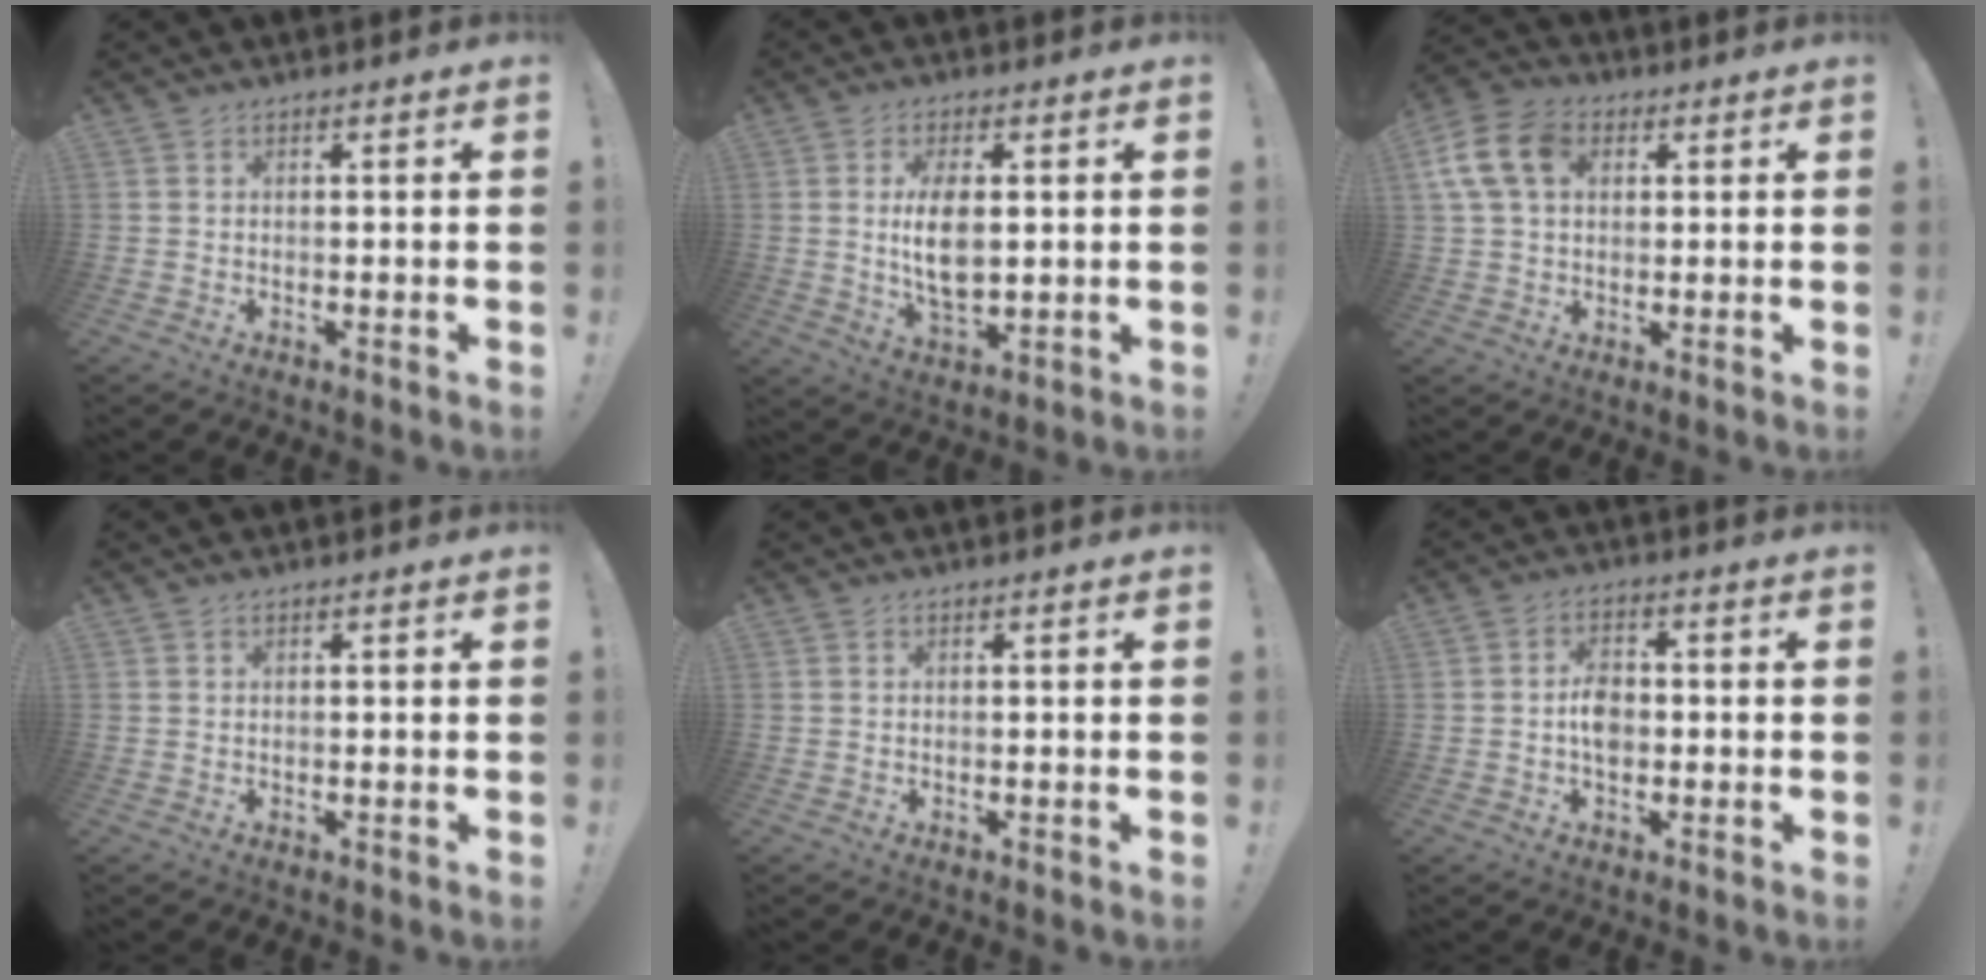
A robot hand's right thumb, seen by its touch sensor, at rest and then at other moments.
{"total": 9.4, "force": [1.0, 4.6, 8.1], "torque": [-0.145, -0.014, 0.012]}
{"total": 13.0, "force": [3.8, 9.3, 8.3], "torque": [-0.152, 0.002, 0.076]}
{"total": 0.0}
{"total": 0.0}
{"total": 5.8, "force": [-1.2, 4.1, 4.0], "torque": [-0.065, 0.009, -0.020]}